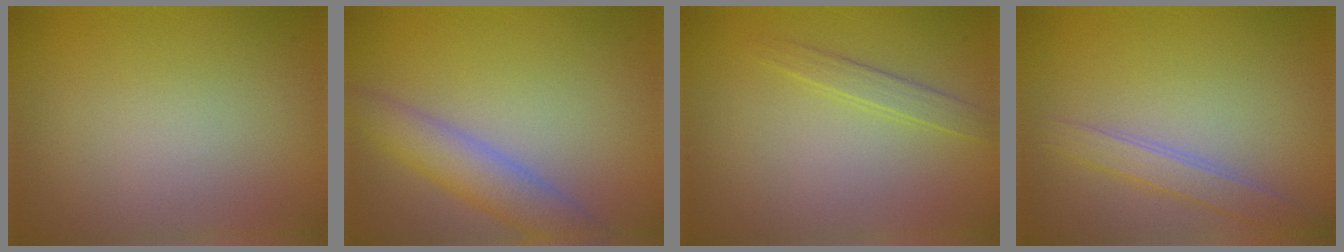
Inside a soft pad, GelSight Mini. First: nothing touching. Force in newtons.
{"total": 4.3, "press": 4.3, "slide": 0.2}
{"total": 1.5, "press": 1.5, "slide": 0.1}
{"total": 2.3, "press": 2.3, "slide": 0.1}